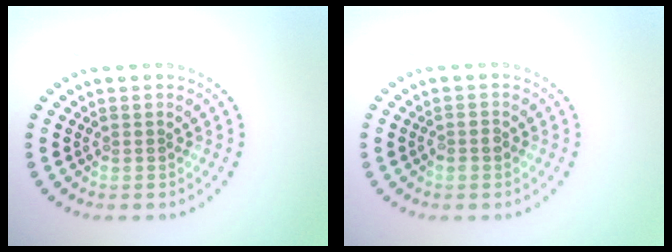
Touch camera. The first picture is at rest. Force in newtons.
{"total": 0.9, "press": 0.9, "slide": 0.2}